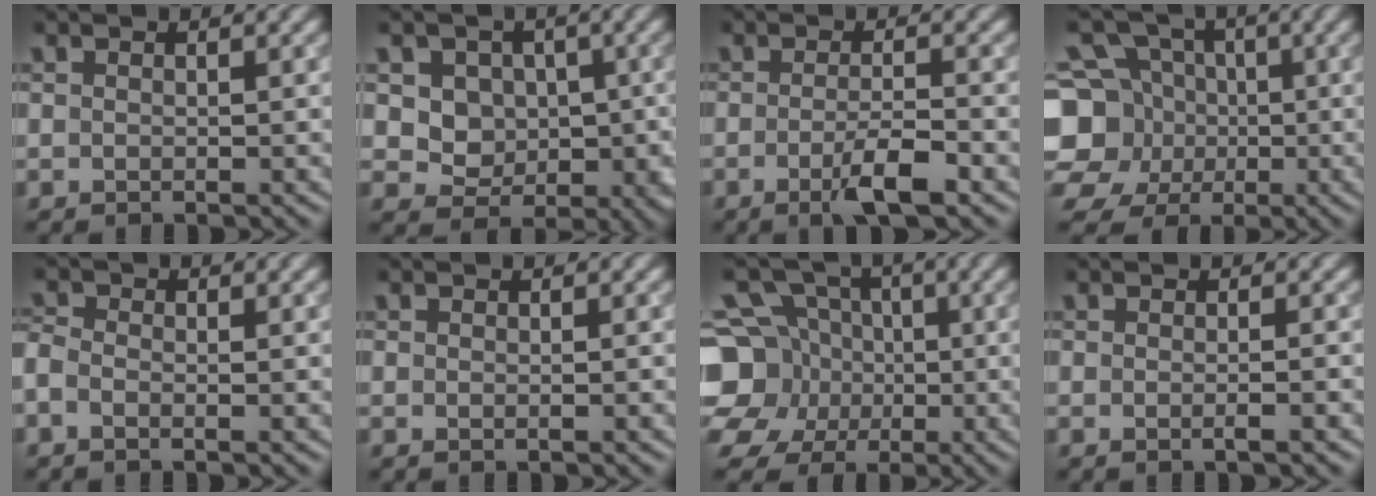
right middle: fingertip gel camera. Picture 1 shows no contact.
{"total": 6.3, "force": [0.8, 5.3, 3.3], "torque": [-0.035, 0.003, 0.007]}
{"total": 3.7, "force": [-1.6, 0.7, 3.3], "torque": [-0.059, -0.003, -0.030]}
{"total": 9.4, "force": [-1.1, 8.6, 3.6], "torque": [-0.093, 0.016, -0.053]}
{"total": 1.7, "force": [-0.9, 0.9, 1.1], "torque": [-0.028, -0.003, -0.026]}
{"total": 1.0, "force": [-0.2, 0.3, 0.9], "torque": [-0.008, -0.005, -0.007]}
{"total": 12.6, "force": [-1.9, 11.6, 4.6], "torque": [-0.134, 0.010, -0.055]}
{"total": 2.0, "force": [-0.4, 0.7, 1.8], "torque": [0.000, -0.004, -0.021]}